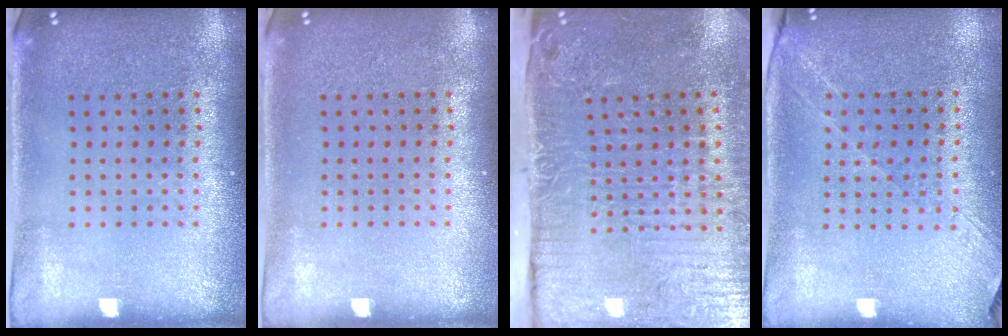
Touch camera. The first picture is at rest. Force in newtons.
{"total": 0.0}
{"total": 5.2, "press": 4.3, "slide": 3.0}
{"total": 1.3, "press": 1.2, "slide": 0.4}